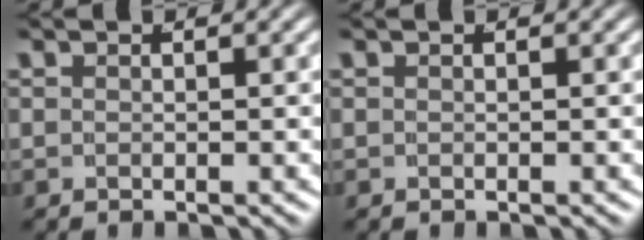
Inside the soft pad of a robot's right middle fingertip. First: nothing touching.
{"total": 0.0}